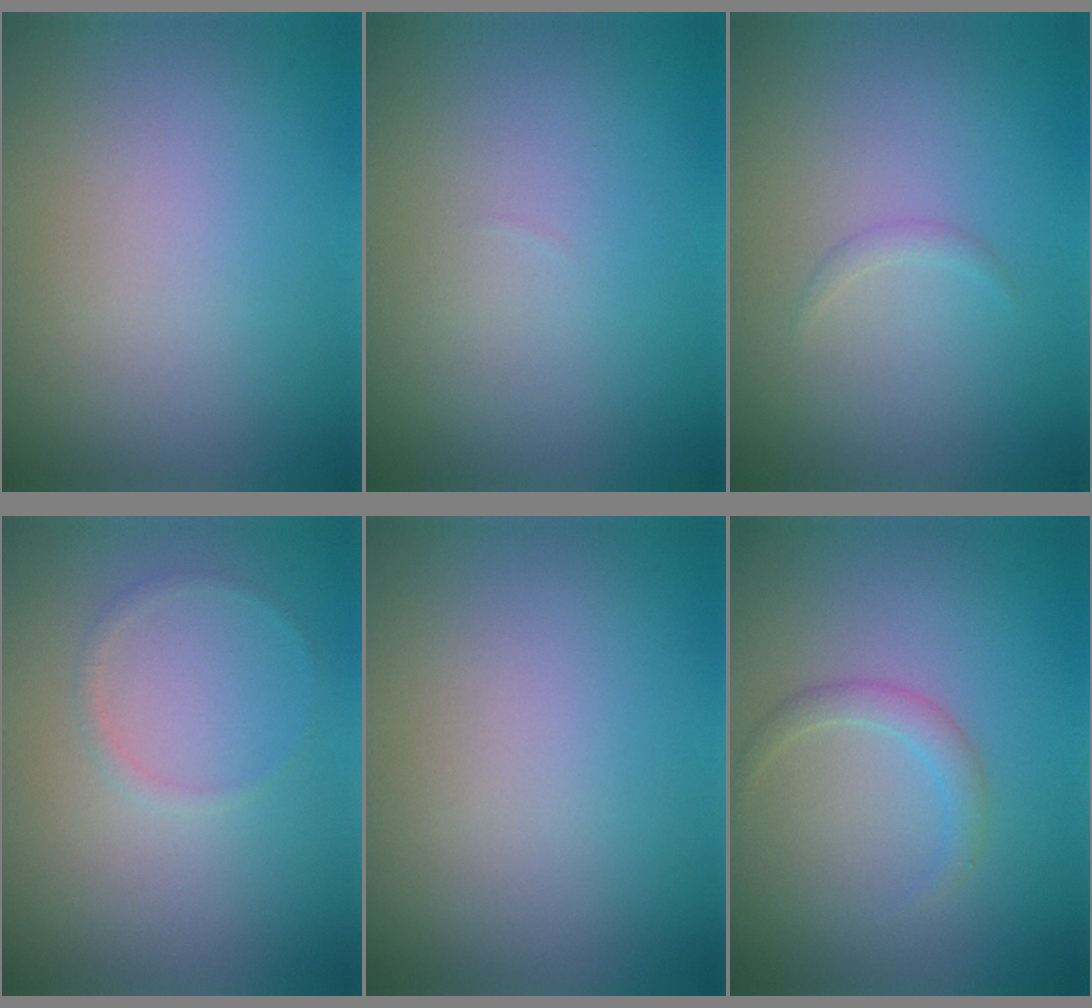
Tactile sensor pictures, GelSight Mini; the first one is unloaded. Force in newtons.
{"total": 0.0}
{"total": 0.6, "press": 0.6, "slide": 0.0}
{"total": 0.6, "press": 0.6, "slide": 0.1}
{"total": 0.0}
{"total": 1.4, "press": 1.4, "slide": 0.0}